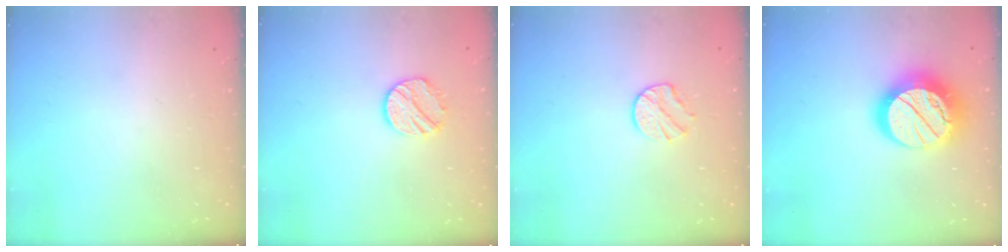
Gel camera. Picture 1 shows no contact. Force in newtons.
{"total": 9.4, "press": 9.4, "slide": 0.2}
{"total": 7.7, "press": 7.7, "slide": 0.7}
{"total": 19.6, "press": 19.5, "slide": 1.5}